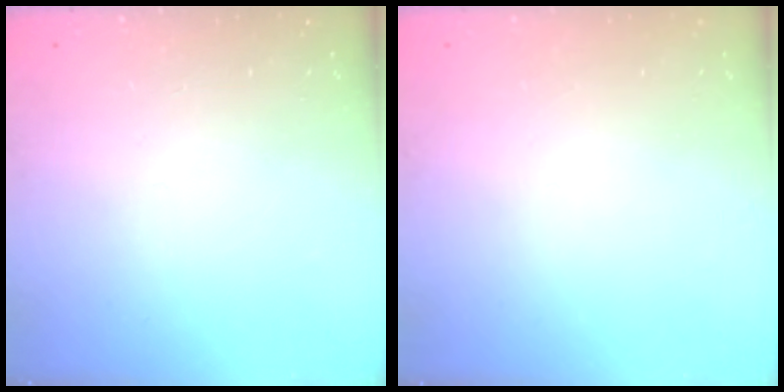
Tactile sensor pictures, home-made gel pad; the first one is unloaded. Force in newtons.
{"total": 0.0}